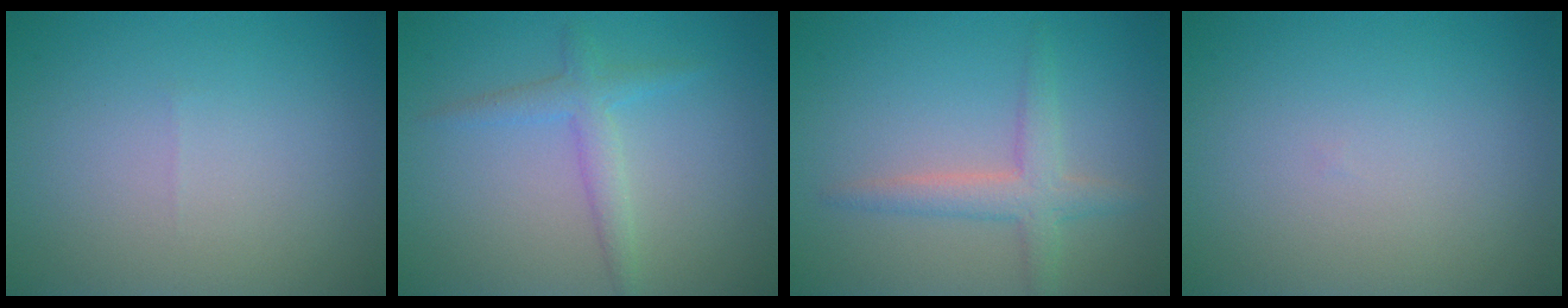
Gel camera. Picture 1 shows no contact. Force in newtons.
{"total": 2.2, "press": 2.2, "slide": 0.1}
{"total": 2.9, "press": 2.9, "slide": 0.2}
{"total": 0.0}